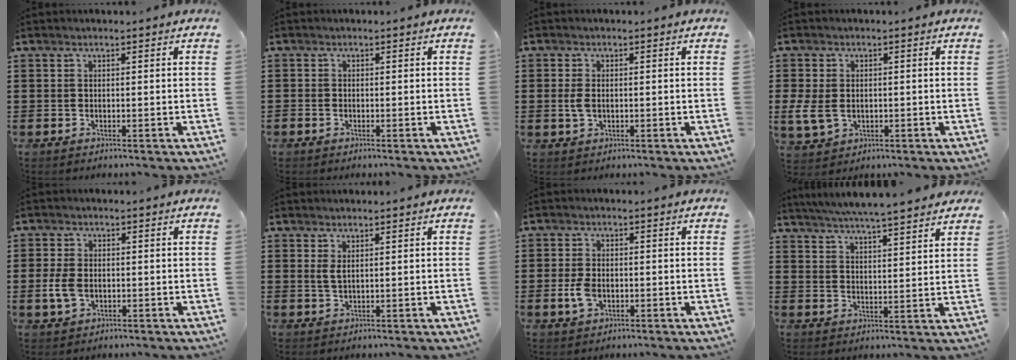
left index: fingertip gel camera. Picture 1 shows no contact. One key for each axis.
{"total": 0.6, "fx": -0.5, "fy": 0.3, "fz": 0.1, "tx": -0.005, "ty": -0.001, "tz": -0.009}
{"total": 2.5, "fx": -0.1, "fy": 1.5, "fz": 2.1, "tx": -0.056, "ty": -0.002, "tz": -0.006}
{"total": 4.6, "fx": -0.5, "fy": 3.3, "fz": 3.2, "tx": -0.083, "ty": 0.002, "tz": -0.013}
{"total": 4.0, "fx": -0.6, "fy": 2.5, "fz": 3.1, "tx": -0.078, "ty": -0.002, "tz": -0.015}
{"total": 1.7, "fx": 0.7, "fy": 0.5, "fz": 1.5, "tx": -0.040, "ty": -0.001, "tz": 0.010}
{"total": 3.7, "fx": -0.7, "fy": 2.1, "fz": 2.9, "tx": -0.074, "ty": -0.004, "tz": -0.018}
{"total": 5.2, "fx": 5.0, "fy": -0.4, "fz": 1.6, "tx": -0.050, "ty": -0.023, "tz": 0.088}